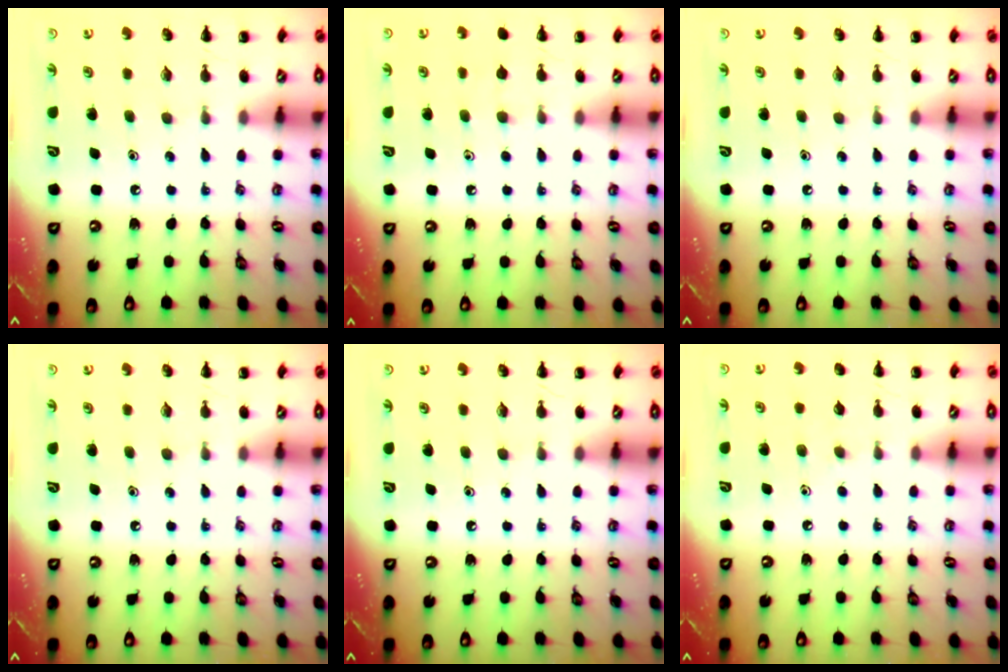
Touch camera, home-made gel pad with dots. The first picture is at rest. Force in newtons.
{"total": 5.5, "press": 5.2, "slide": 1.8}
{"total": 0.0}
{"total": 0.0}
{"total": 0.0}
{"total": 2.9, "press": 2.7, "slide": 1.1}